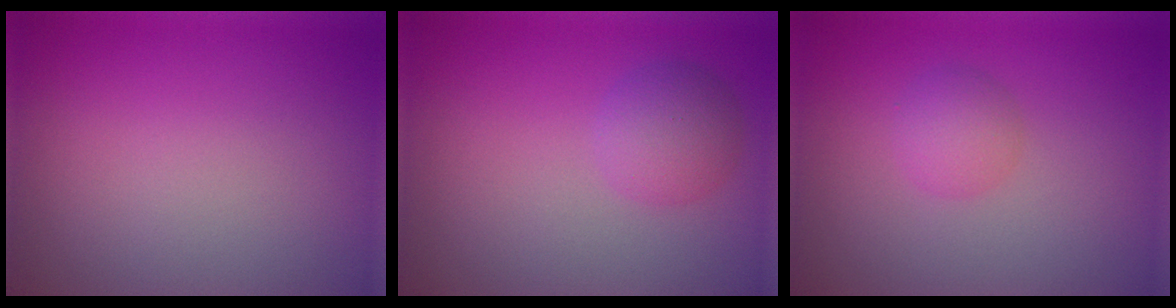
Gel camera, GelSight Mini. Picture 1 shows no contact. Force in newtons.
{"total": 2.7, "press": 2.7, "slide": 0.2}
{"total": 2.0, "press": 2.0, "slide": 0.1}